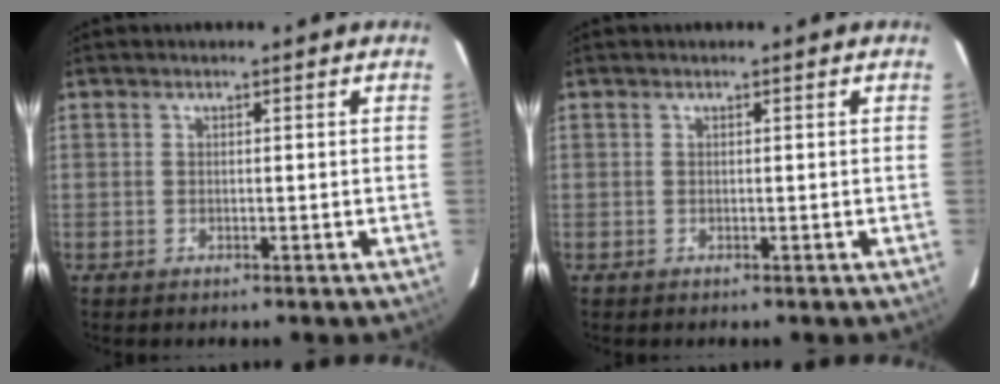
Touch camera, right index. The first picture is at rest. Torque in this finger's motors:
{"motor_torque": [0.00, 0.00, 0.00, 0.00]}